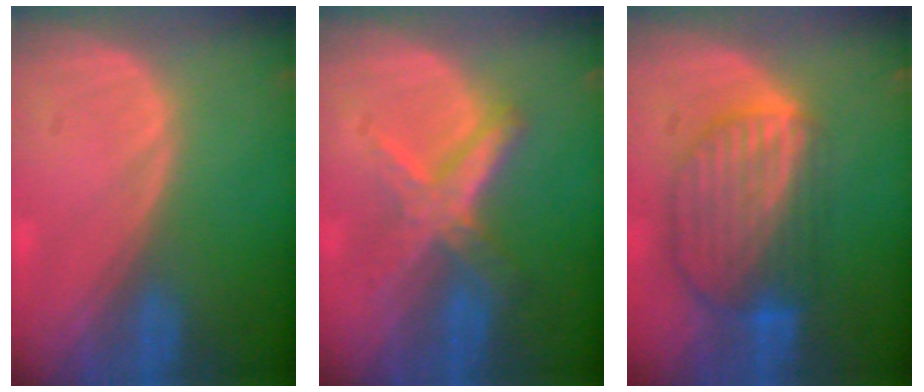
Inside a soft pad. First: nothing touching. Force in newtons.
{"total": 6.5, "press": 5.8, "slide": 3.0}
{"total": 9.0, "press": 7.8, "slide": 4.5}